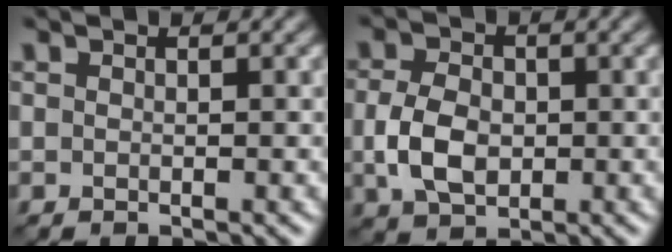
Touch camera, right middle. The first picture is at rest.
{"total": 4.4, "force": [-0.7, 3.1, 3.0], "torque": [-0.068, -0.005, -0.017]}